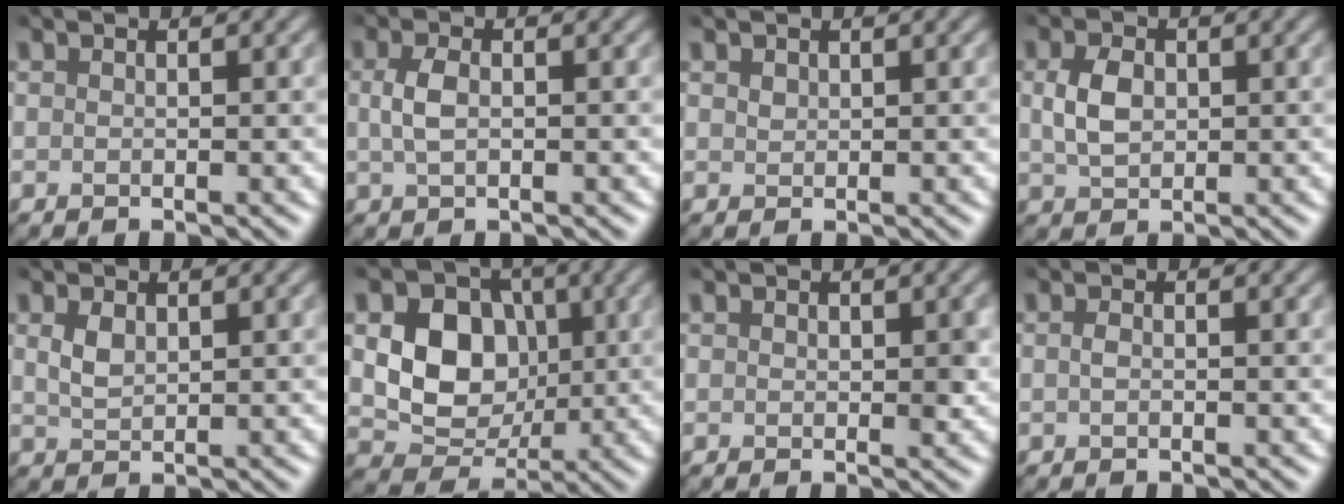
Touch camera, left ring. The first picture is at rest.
{"total": 2.1, "force": [0.1, 1.0, 1.9], "torque": [-0.046, 0.003, 0.001]}
{"total": 0.7, "force": [0.4, 0.4, 0.2], "torque": [-0.007, 0.000, 0.010]}
{"total": 3.0, "force": [0.4, 2.1, 2.2], "torque": [-0.050, 0.003, 0.009]}
{"total": 1.7, "force": [0.7, 1.0, 1.2], "torque": [-0.031, -0.001, 0.019]}
{"total": 7.4, "force": [0.8, 5.8, 4.5], "torque": [-0.079, -0.002, 0.011]}
{"total": 1.2, "force": [0.3, 0.8, 0.8], "torque": [-0.007, -0.004, 0.005]}
{"total": 0.6, "force": [-0.1, 0.2, 0.6], "torque": [-0.015, -0.001, -0.003]}